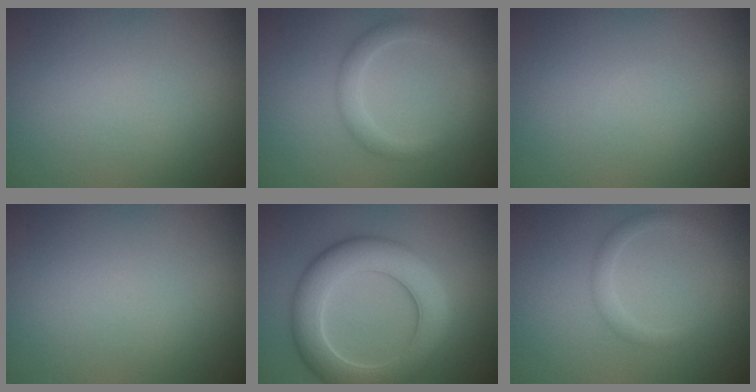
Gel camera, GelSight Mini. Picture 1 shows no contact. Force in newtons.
{"total": 2.5, "press": 2.4, "slide": 0.2}
{"total": 0.5, "press": 0.5, "slide": 0.0}
{"total": 0.0}
{"total": 8.1, "press": 8.0, "slide": 0.6}
{"total": 1.5, "press": 1.5, "slide": 0.1}